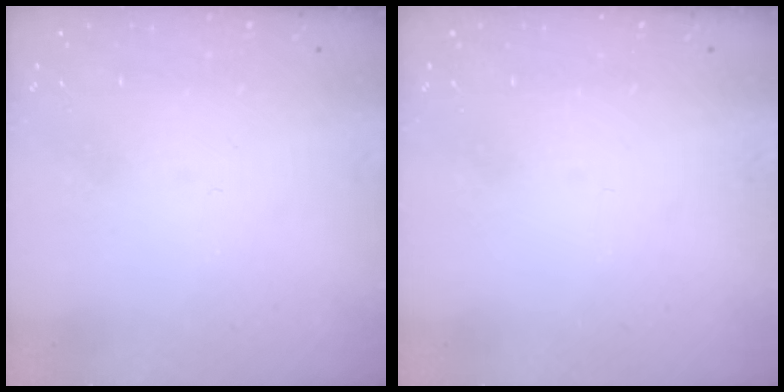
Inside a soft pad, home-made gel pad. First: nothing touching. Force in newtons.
{"total": 0.0}